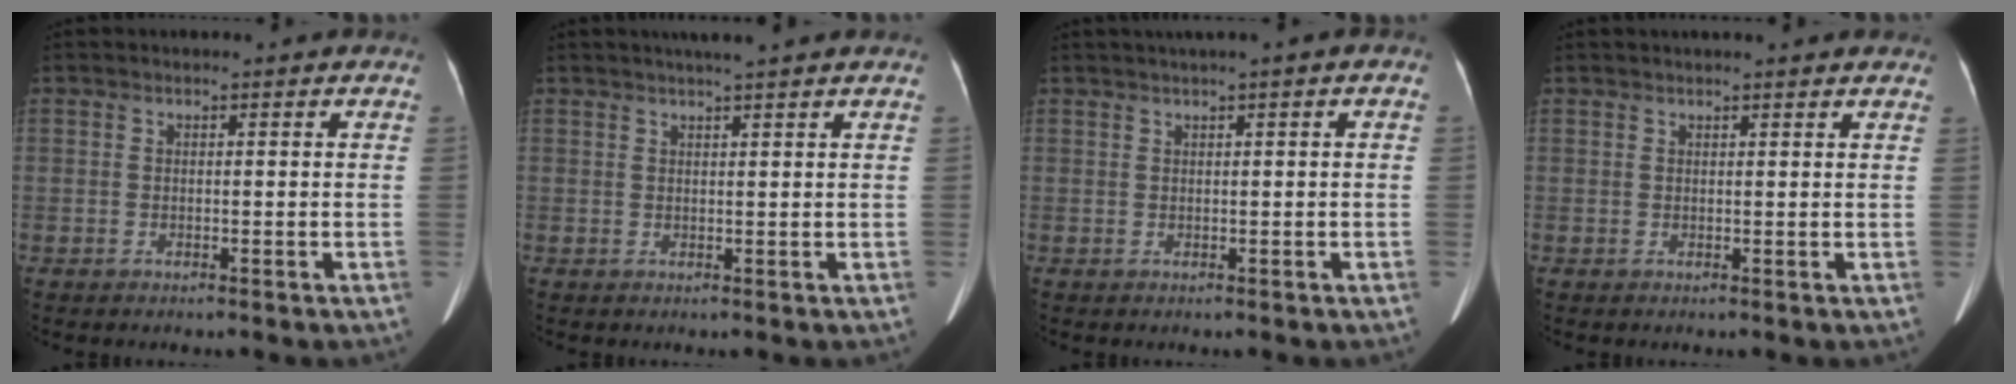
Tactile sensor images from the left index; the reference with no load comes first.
{"total": 4.5, "force": [3.7, -0.4, 2.5], "torque": [-0.037, 0.016, 0.050]}
{"total": 2.3, "force": [1.0, -0.1, 2.0], "torque": [-0.042, 0.015, 0.019]}
{"total": 7.0, "force": [6.2, 1.0, 3.2], "torque": [-0.042, 0.024, 0.068]}